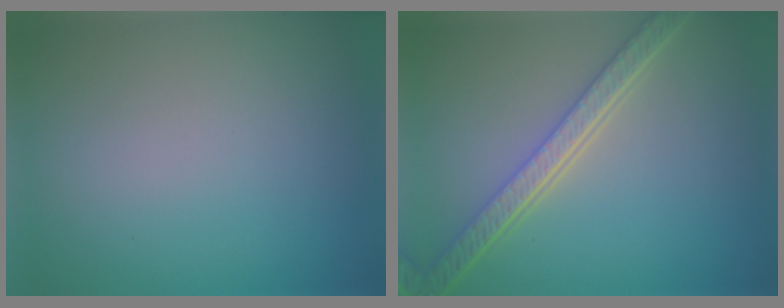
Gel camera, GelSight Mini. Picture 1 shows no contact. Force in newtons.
{"total": 5.5, "press": 4.1, "slide": 3.6}